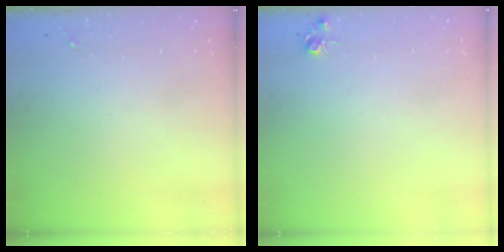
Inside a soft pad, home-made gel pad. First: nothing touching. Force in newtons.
{"total": 4.3, "press": 4.3, "slide": 0.5}